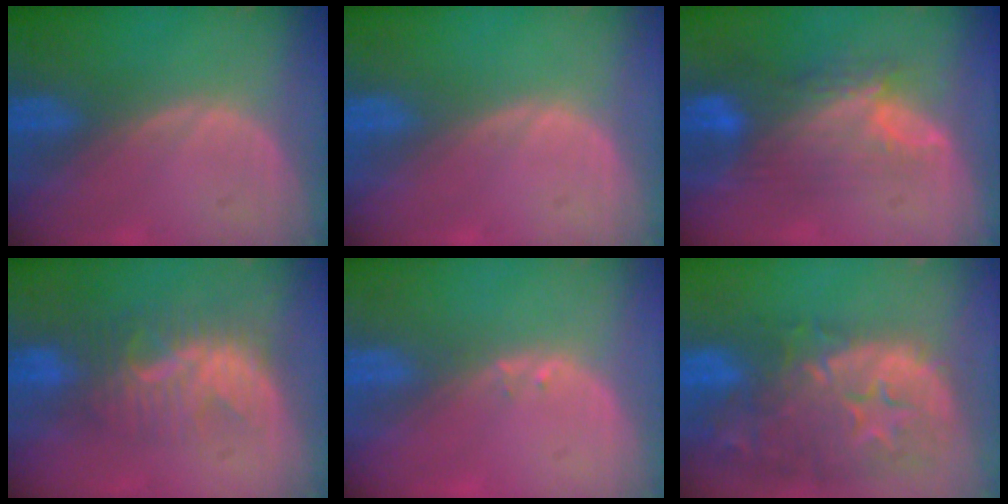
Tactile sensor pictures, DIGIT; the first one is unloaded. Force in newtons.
{"total": 0.0}
{"total": 8.7, "press": 7.8, "slide": 3.8}
{"total": 7.9, "press": 7.6, "slide": 1.9}
{"total": 0.6, "press": 0.6, "slide": 0.2}
{"total": 15.1, "press": 12.1, "slide": 9.0}